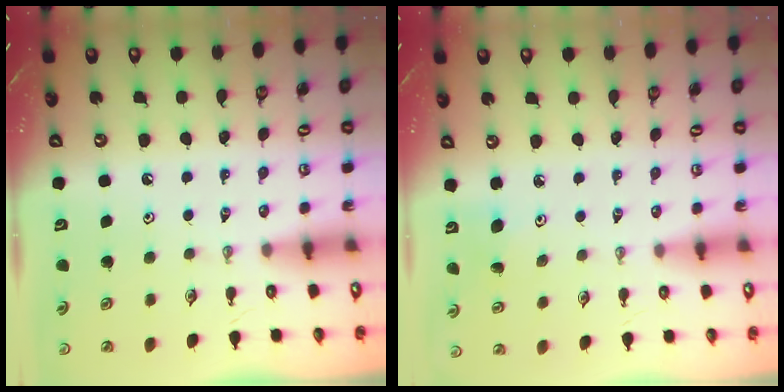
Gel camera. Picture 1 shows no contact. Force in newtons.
{"total": 5.0, "press": 4.9, "slide": 0.6}